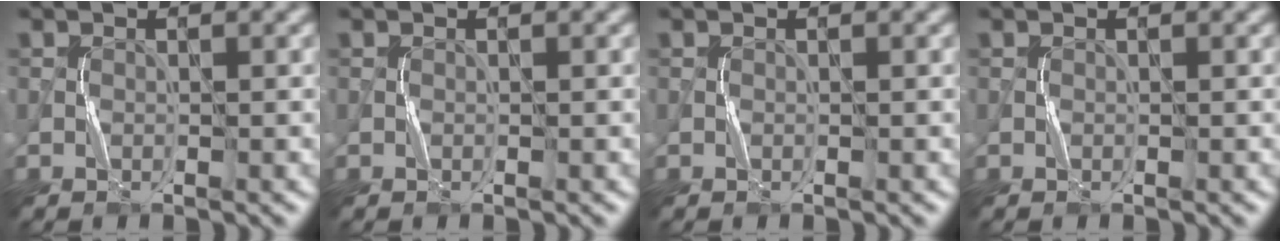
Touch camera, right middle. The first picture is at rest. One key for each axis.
{"total": 0.0}
{"total": 0.0}
{"total": 0.0}